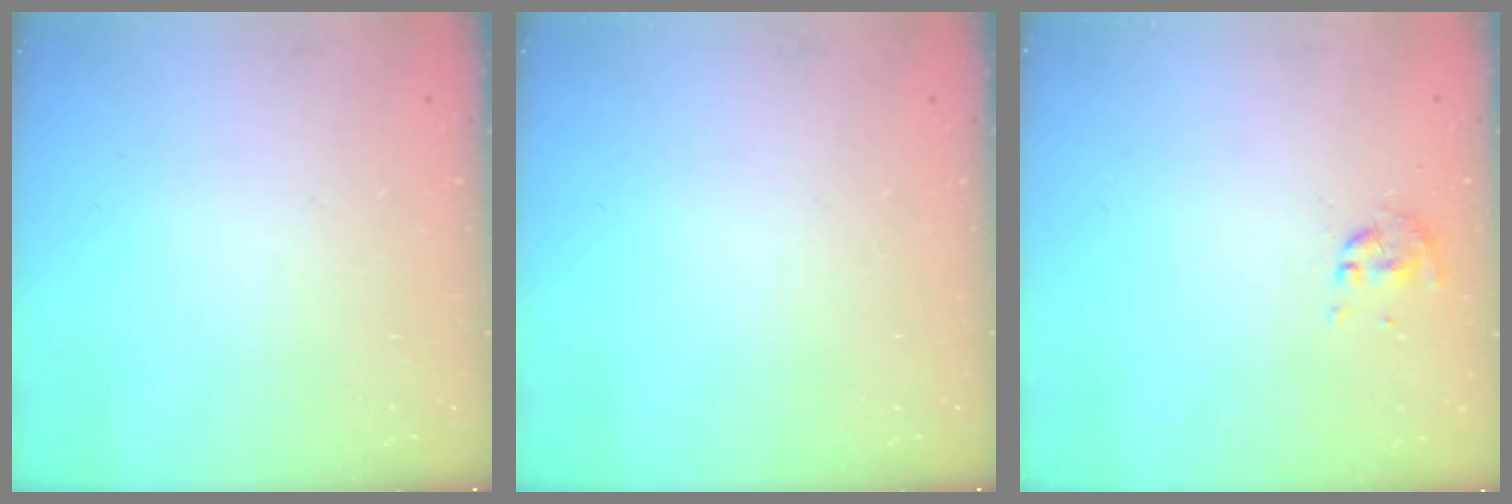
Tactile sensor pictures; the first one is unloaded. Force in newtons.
{"total": 0.0}
{"total": 0.0}